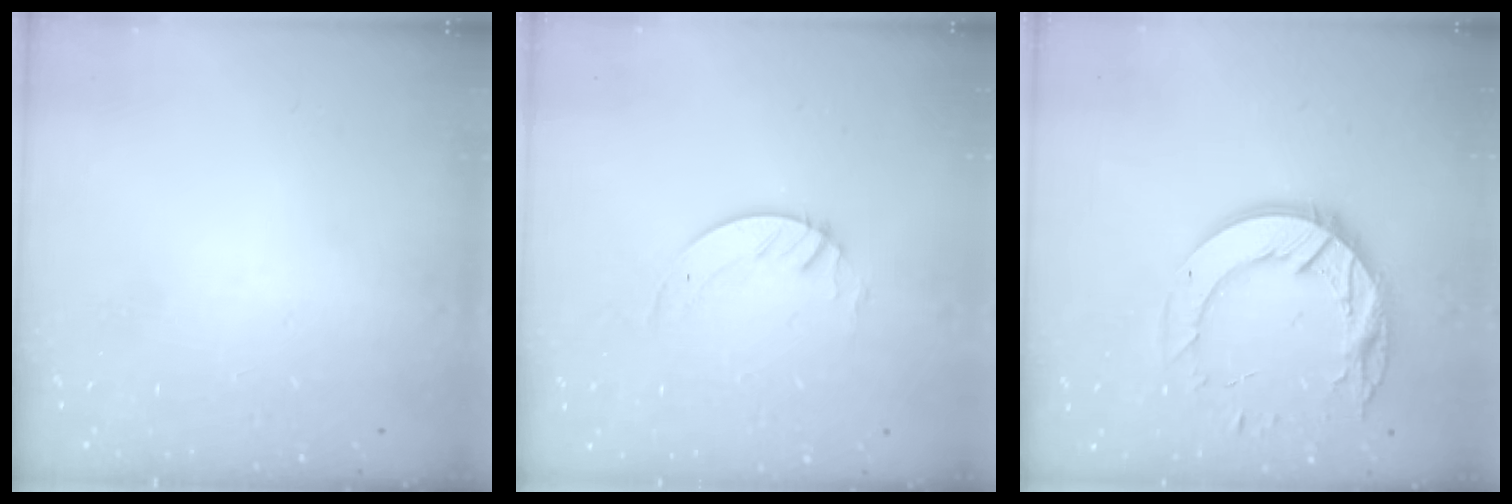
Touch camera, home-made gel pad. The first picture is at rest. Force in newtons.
{"total": 3.0, "press": 3.0, "slide": 0.2}
{"total": 16.4, "press": 16.4, "slide": 1.4}